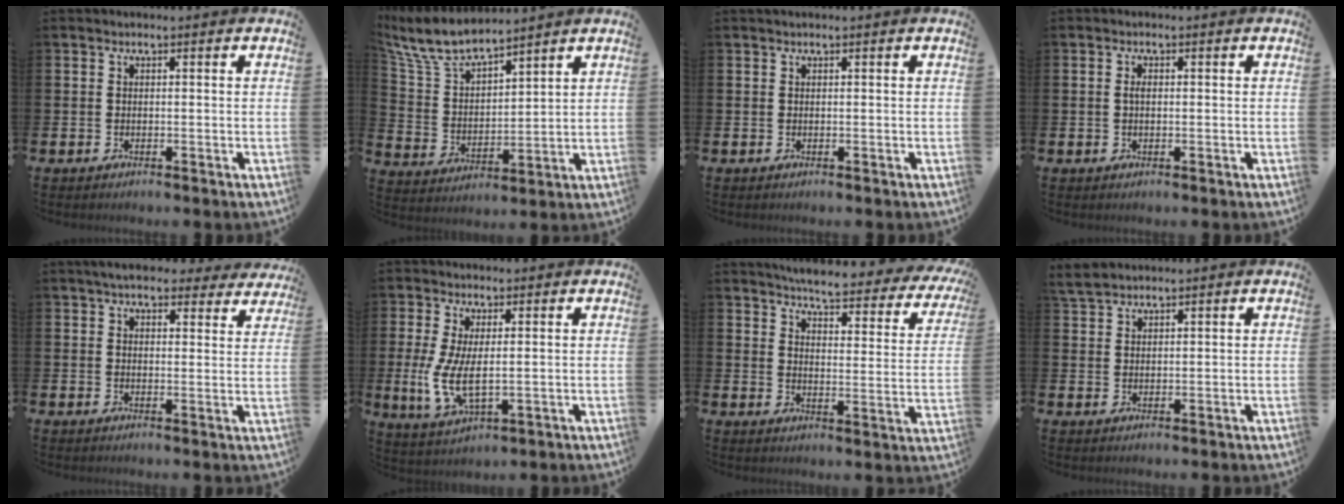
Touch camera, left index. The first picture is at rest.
{"total": 7.8, "force": [7.3, 1.6, 2.5], "torque": [-0.082, -0.036, 0.132]}
{"total": 0.0}
{"total": 0.9, "force": [0.0, 0.6, 0.7], "torque": [-0.011, 0.003, -0.003]}
{"total": 5.2, "force": [4.6, 1.8, 1.7], "torque": [-0.036, -0.014, 0.082]}
{"total": 6.4, "force": [0.9, 2.6, 5.8], "torque": [-0.110, -0.012, 0.016]}
{"total": 4.9, "force": [4.6, 0.5, 1.7], "torque": [-0.048, -0.042, 0.072]}
{"total": 3.0, "force": [2.8, 0.9, 0.6], "torque": [-0.017, -0.003, 0.054]}